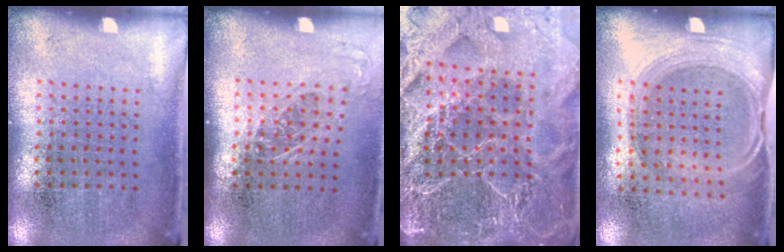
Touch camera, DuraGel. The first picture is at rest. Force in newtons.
{"total": 1.2, "press": 0.9, "slide": 0.7}
{"total": 6.3, "press": 5.4, "slide": 3.2}
{"total": 1.5, "press": 1.3, "slide": 0.7}